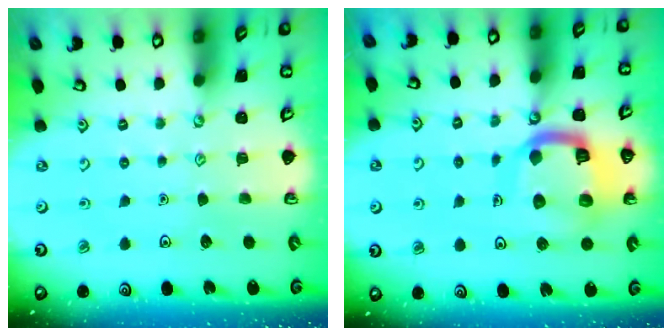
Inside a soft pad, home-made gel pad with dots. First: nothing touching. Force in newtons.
{"total": 14.5, "press": 14.4, "slide": 1.5}